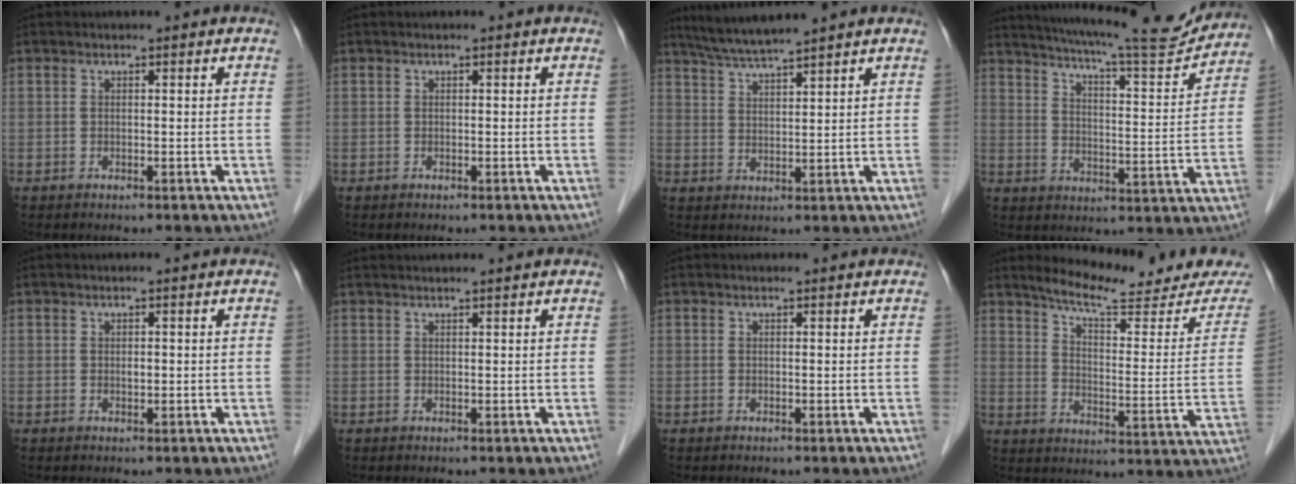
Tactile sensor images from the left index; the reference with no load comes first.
{"total": 0.0}
{"total": 7.0, "force": [6.2, -0.9, 3.1], "torque": [-0.061, 0.017, 0.118]}
{"total": 17.6, "force": [16.4, 0.9, 6.5], "torque": [-0.109, -0.028, 0.224]}
{"total": 0.6, "force": [0.2, 0.3, 0.5], "torque": [-0.008, -0.001, 0.003]}
{"total": 4.8, "force": [4.5, -0.4, 1.6], "torque": [-0.017, 0.026, 0.059]}
{"total": 0.9, "force": [0.9, 0.1, 0.0], "torque": [-0.009, 0.004, 0.011]}
{"total": 16.9, "force": [15.5, 1.5, 6.4], "torque": [-0.092, -0.055, 0.203]}